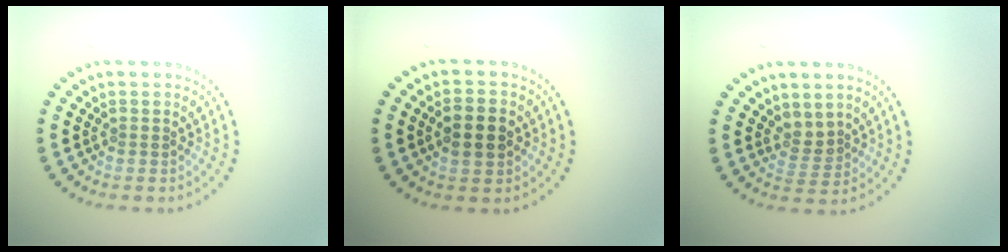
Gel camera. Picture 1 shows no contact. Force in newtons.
{"total": 3.0, "press": 3.0, "slide": 0.2}
{"total": 1.9, "press": 1.3, "slide": 1.4}